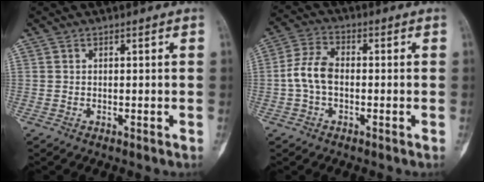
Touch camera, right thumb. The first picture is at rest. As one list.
[{"total": 6.6, "force": [-0.9, 4.0, 5.1], "torque": [-0.107, 0.020, -0.026]}]